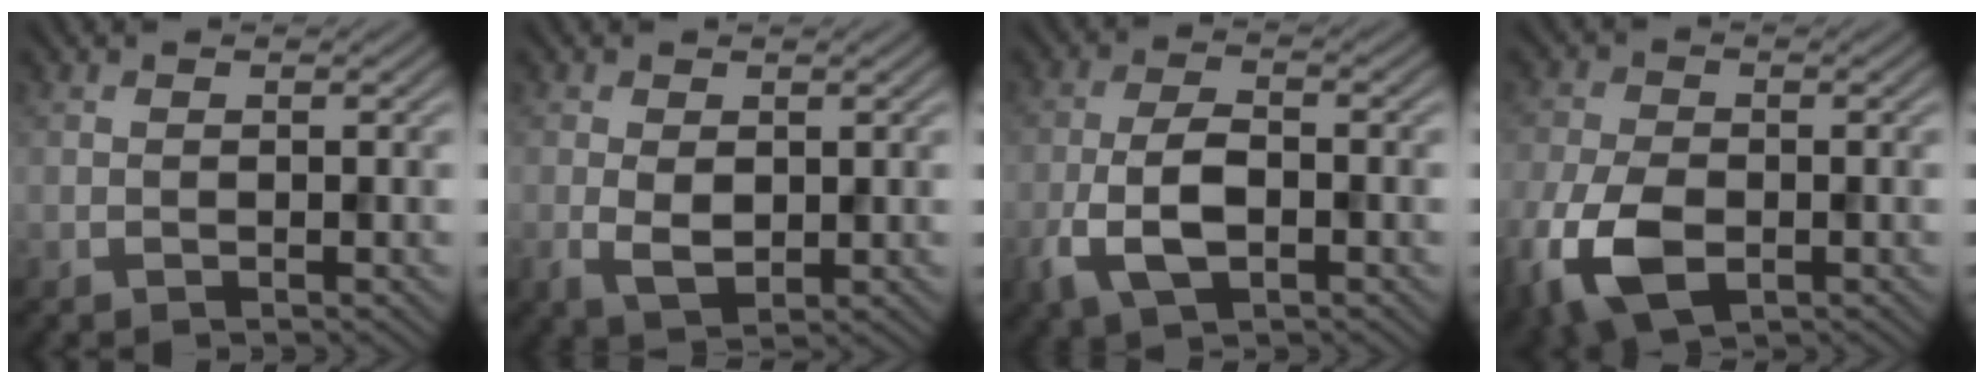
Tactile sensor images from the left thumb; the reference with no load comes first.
{"total": 3.3, "force": [0.2, 2.1, 2.5], "torque": [-0.057, -0.003, 0.005]}
{"total": 6.6, "force": [-2.3, 3.3, 5.2], "torque": [-0.115, -0.002, -0.052]}
{"total": 9.4, "force": [-3.7, 5.5, 6.6], "torque": [-0.175, -0.025, -0.071]}